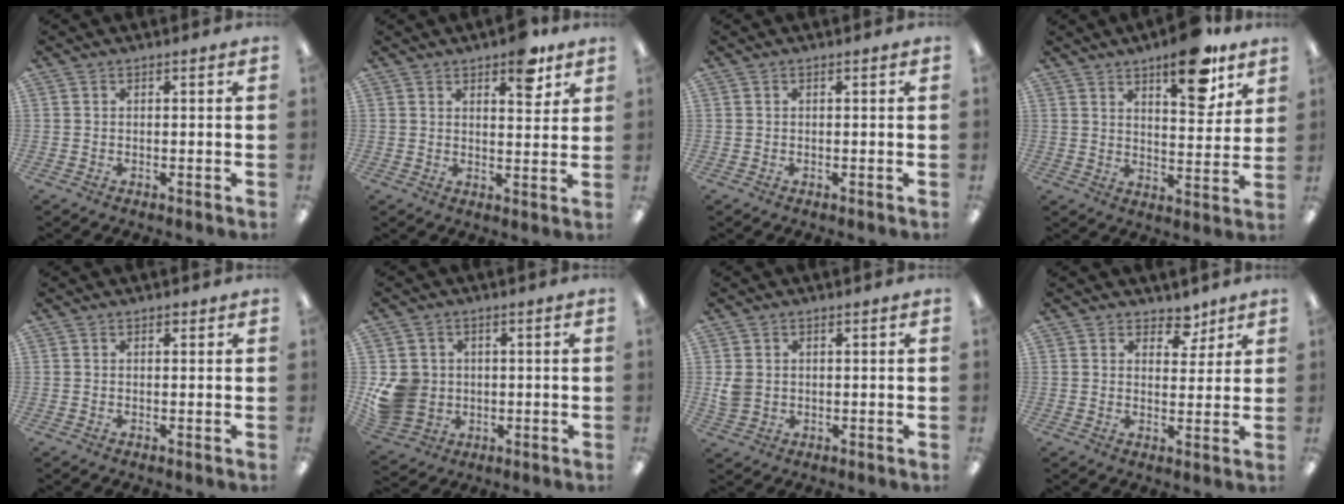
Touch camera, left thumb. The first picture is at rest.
{"total": 7.1, "force": [4.8, 2.9, 4.3], "torque": [-0.040, -0.027, 0.076]}
{"total": 0.0}
{"total": 13.7, "force": [9.3, 5.0, 8.8], "torque": [-0.101, -0.057, 0.150]}
{"total": 0.7, "force": [0.5, 0.4, 0.3], "torque": [0.002, -0.002, 0.008]}
{"total": 9.2, "force": [-0.1, 8.5, 3.6], "torque": [-0.096, 0.010, 0.002]}
{"total": 3.6, "force": [0.6, 3.1, 1.7], "torque": [-0.025, 0.003, 0.013]}
{"total": 5.5, "force": [4.2, 3.2, 1.5], "torque": [-0.004, -0.025, 0.070]}